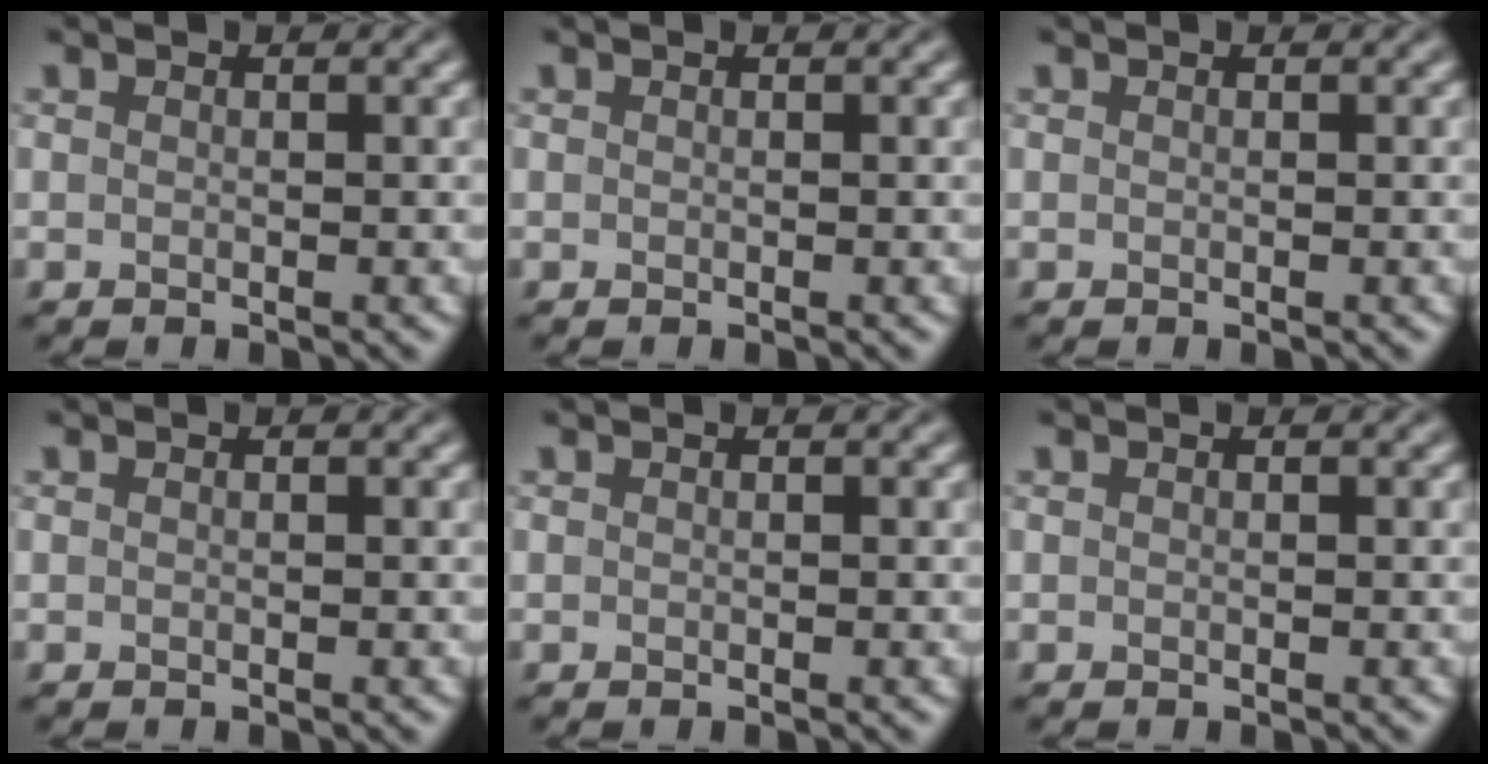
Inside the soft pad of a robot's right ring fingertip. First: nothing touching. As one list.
[{"total": 0.0}, {"total": 0.0}, {"total": 0.0}, {"total": 0.0}, {"total": 0.0}]